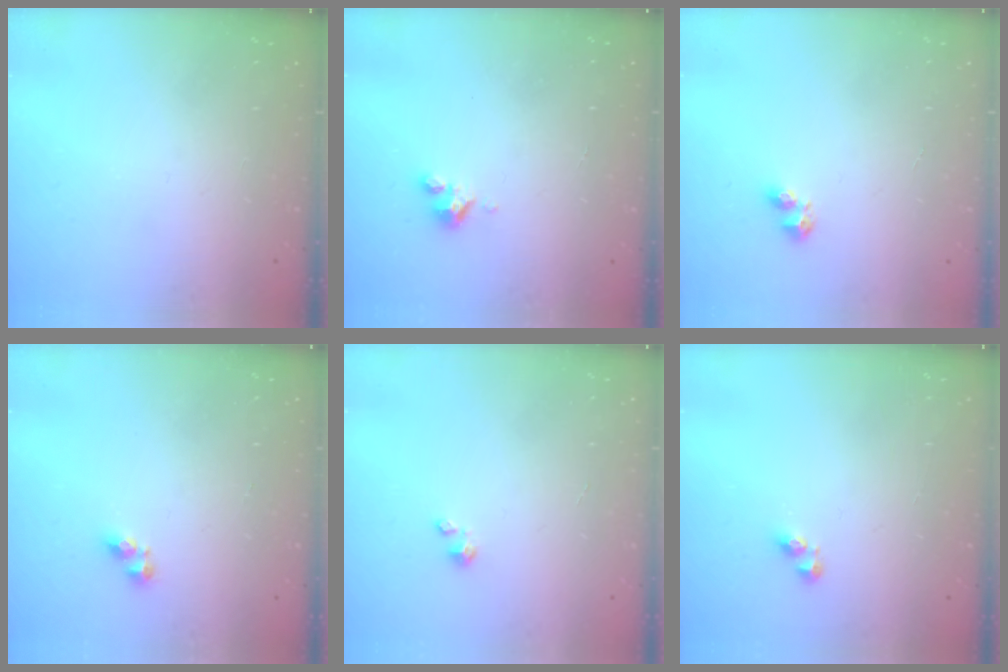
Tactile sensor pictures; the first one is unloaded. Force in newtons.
{"total": 4.1, "press": 4.1, "slide": 0.4}
{"total": 3.3, "press": 3.3, "slide": 0.7}
{"total": 4.2, "press": 4.2, "slide": 0.4}
{"total": 1.4, "press": 1.3, "slide": 0.3}
{"total": 3.0, "press": 3.0, "slide": 0.4}